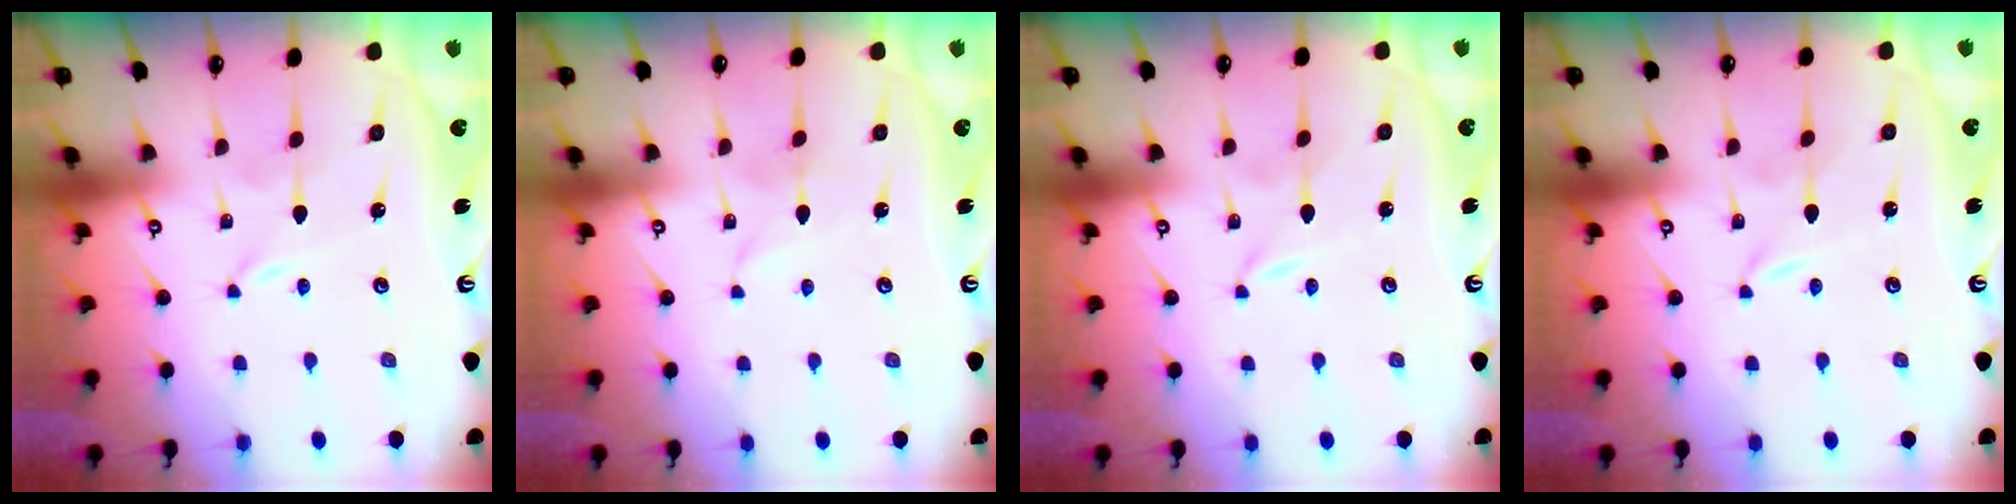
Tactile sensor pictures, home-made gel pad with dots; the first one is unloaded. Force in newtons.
{"total": 1.4, "press": 1.4, "slide": 0.0}
{"total": 0.0}
{"total": 0.0}